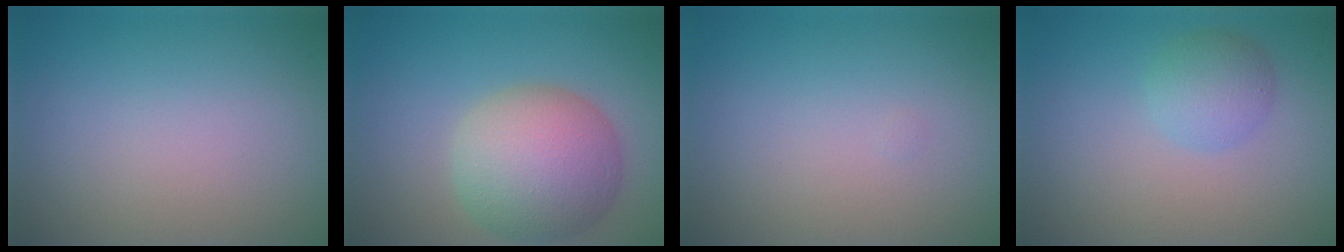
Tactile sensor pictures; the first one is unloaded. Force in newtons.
{"total": 7.7, "press": 7.7, "slide": 0.4}
{"total": 0.0}
{"total": 2.7, "press": 2.7, "slide": 0.1}